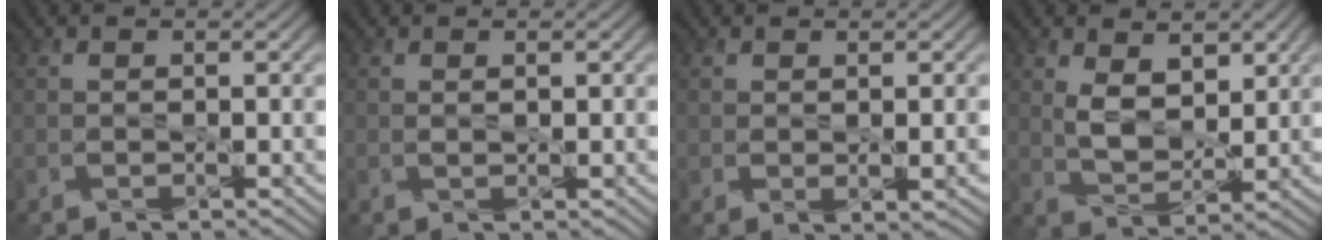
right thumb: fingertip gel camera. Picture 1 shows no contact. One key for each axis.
{"total": 0.6, "fx": 0.3, "fy": 0.2, "fz": 0.4, "tx": -0.007, "ty": -0.001, "tz": 0.005}
{"total": 1.8, "fx": 0.0, "fy": 0.6, "fz": 1.7, "tx": -0.033, "ty": -0.004, "tz": 0.006}
{"total": 5.4, "fx": 2.3, "fy": 3.1, "fz": 3.7, "tx": -0.078, "ty": -0.011, "tz": 0.043}